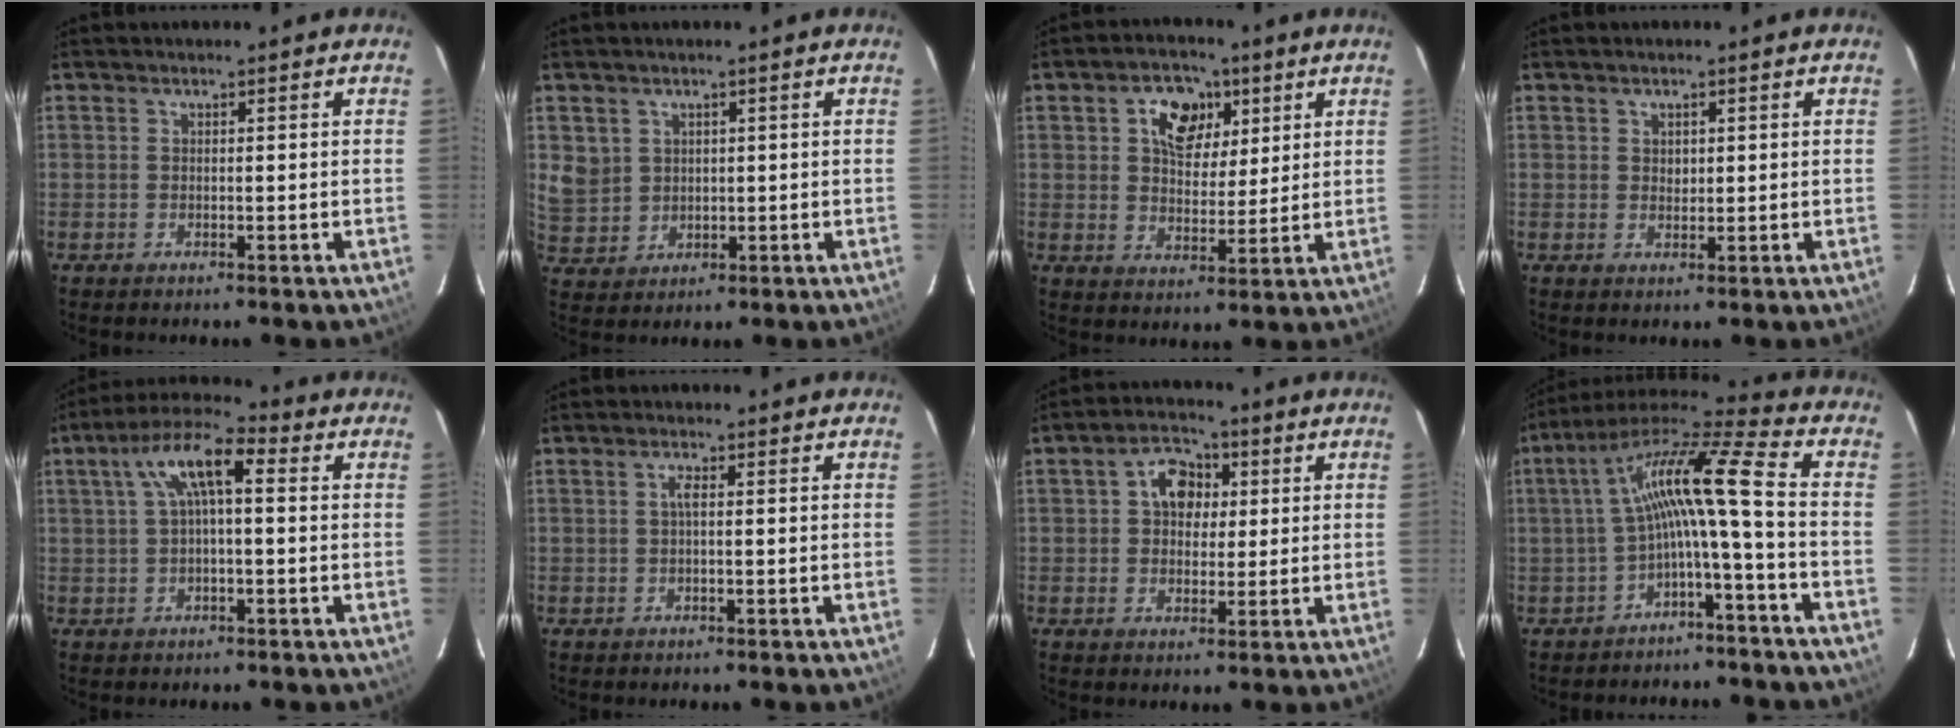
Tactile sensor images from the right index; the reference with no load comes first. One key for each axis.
{"total": 5.9, "fx": 1.8, "fy": 5.5, "fz": 1.5, "tx": -0.028, "ty": 0.005, "tz": 0.051}
{"total": 9.1, "fx": 3.8, "fy": 6.3, "fz": 5.4, "tx": -0.094, "ty": 0.016, "tz": 0.063}
{"total": 1.5, "fx": 0.6, "fy": 1.3, "fz": 0.4, "tx": -0.005, "ty": 0.004, "tz": 0.010}
{"total": 8.7, "fx": 1.8, "fy": 2.9, "fz": 7.9, "tx": -0.152, "ty": 0.030, "tz": 0.031}
{"total": 1.4, "fx": 0.0, "fy": 0.2, "fz": 1.4, "tx": -0.028, "ty": 0.005, "tz": -0.001}
{"total": 6.8, "fx": 1.4, "fy": 5.4, "fz": 4.0, "tx": -0.065, "ty": 0.022, "tz": 0.024}
{"total": 12.4, "fx": -2.1, "fy": 0.5, "fz": 12.2, "tx": -0.237, "ty": 0.020, "tz": -0.042}